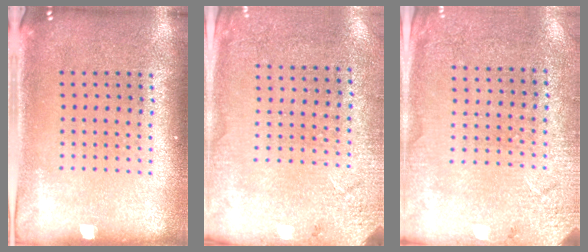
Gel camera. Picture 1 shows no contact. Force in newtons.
{"total": 2.6, "press": 2.4, "slide": 1.1}
{"total": 2.6, "press": 2.5, "slide": 0.7}